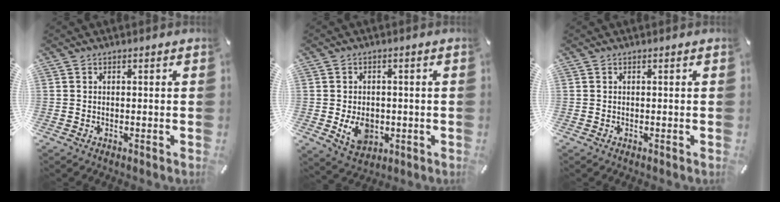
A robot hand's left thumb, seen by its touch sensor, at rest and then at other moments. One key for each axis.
{"total": 7.6, "fx": -1.3, "fy": 5.9, "fz": 4.5, "tx": -0.072, "ty": 0.000, "tz": -0.021}
{"total": 0.0}